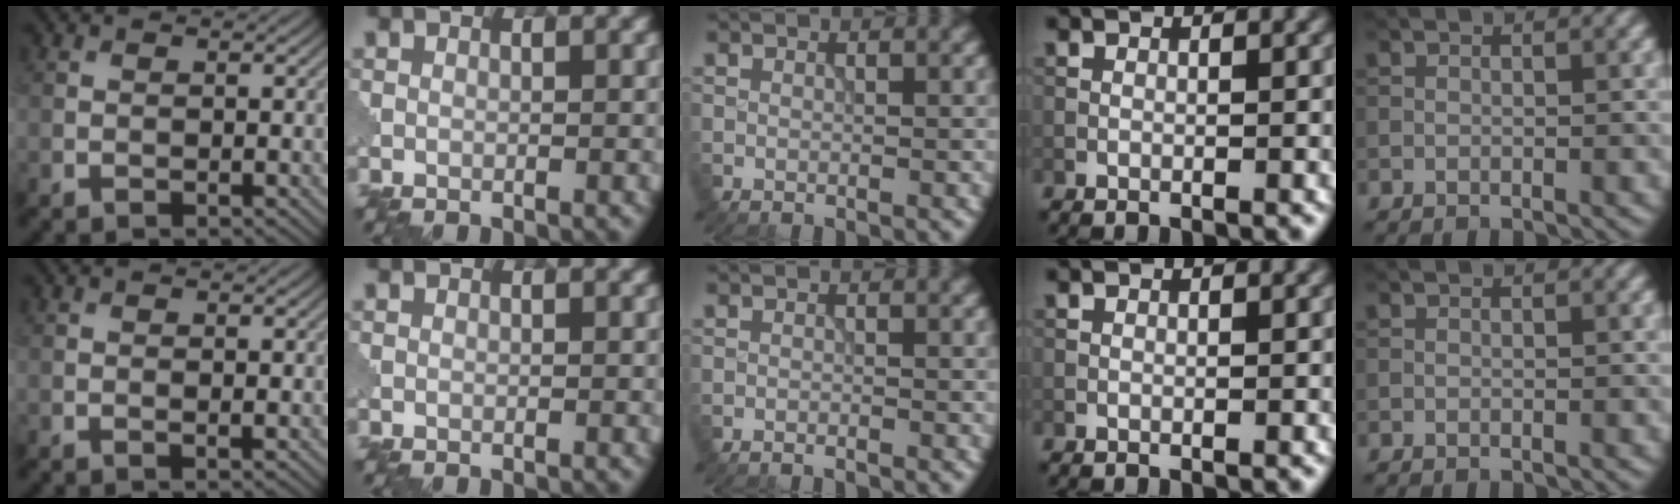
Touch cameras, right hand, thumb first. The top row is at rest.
{"thumb": {"total": 0.5, "force": [0.0, 0.1, 0.5], "torque": [-0.008, -0.004, -0.001]}, "middle": {"total": 0.7, "force": [-0.7, 0.0, 0.2], "torque": [0.000, 0.000, -0.015]}}